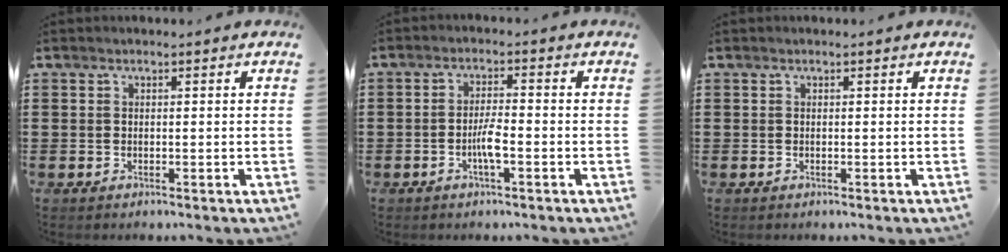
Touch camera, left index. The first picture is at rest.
{"total": 3.9, "force": [-1.3, 0.6, 3.6], "torque": [-0.076, -0.003, -0.029]}
{"total": 0.0}